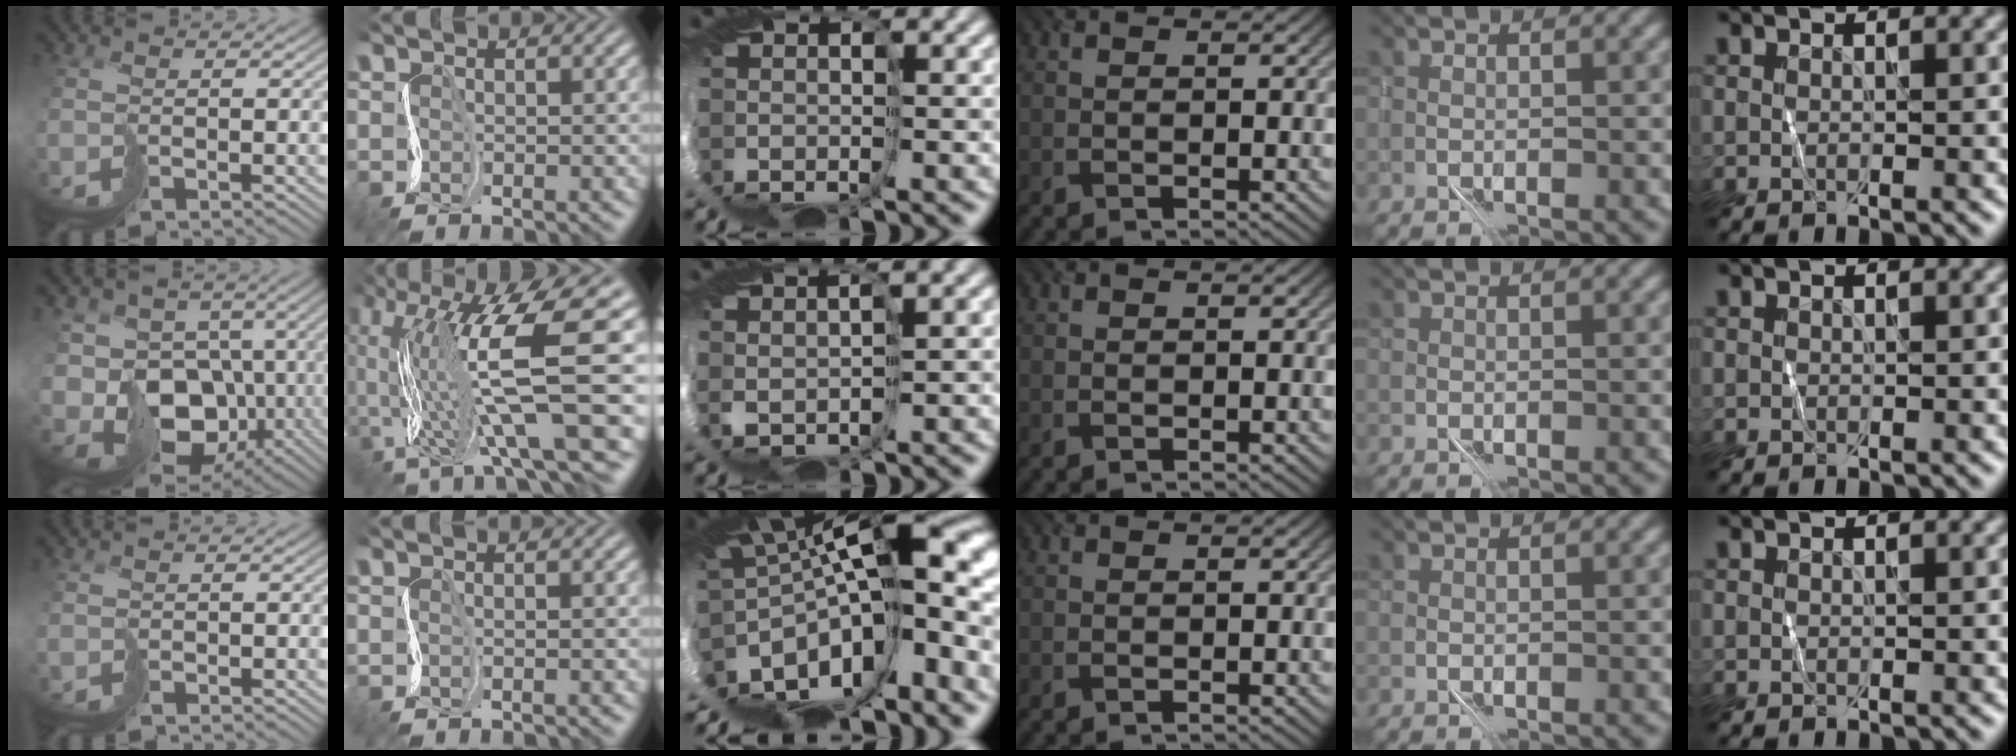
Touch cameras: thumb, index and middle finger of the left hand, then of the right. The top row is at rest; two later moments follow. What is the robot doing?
{"motion": "cut", "object": "paper bag"}